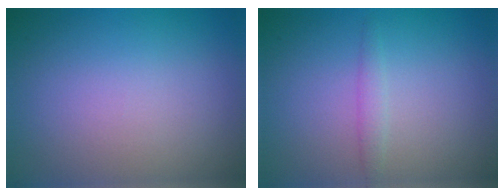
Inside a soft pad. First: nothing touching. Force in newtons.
{"total": 1.1, "press": 1.1, "slide": 0.0}